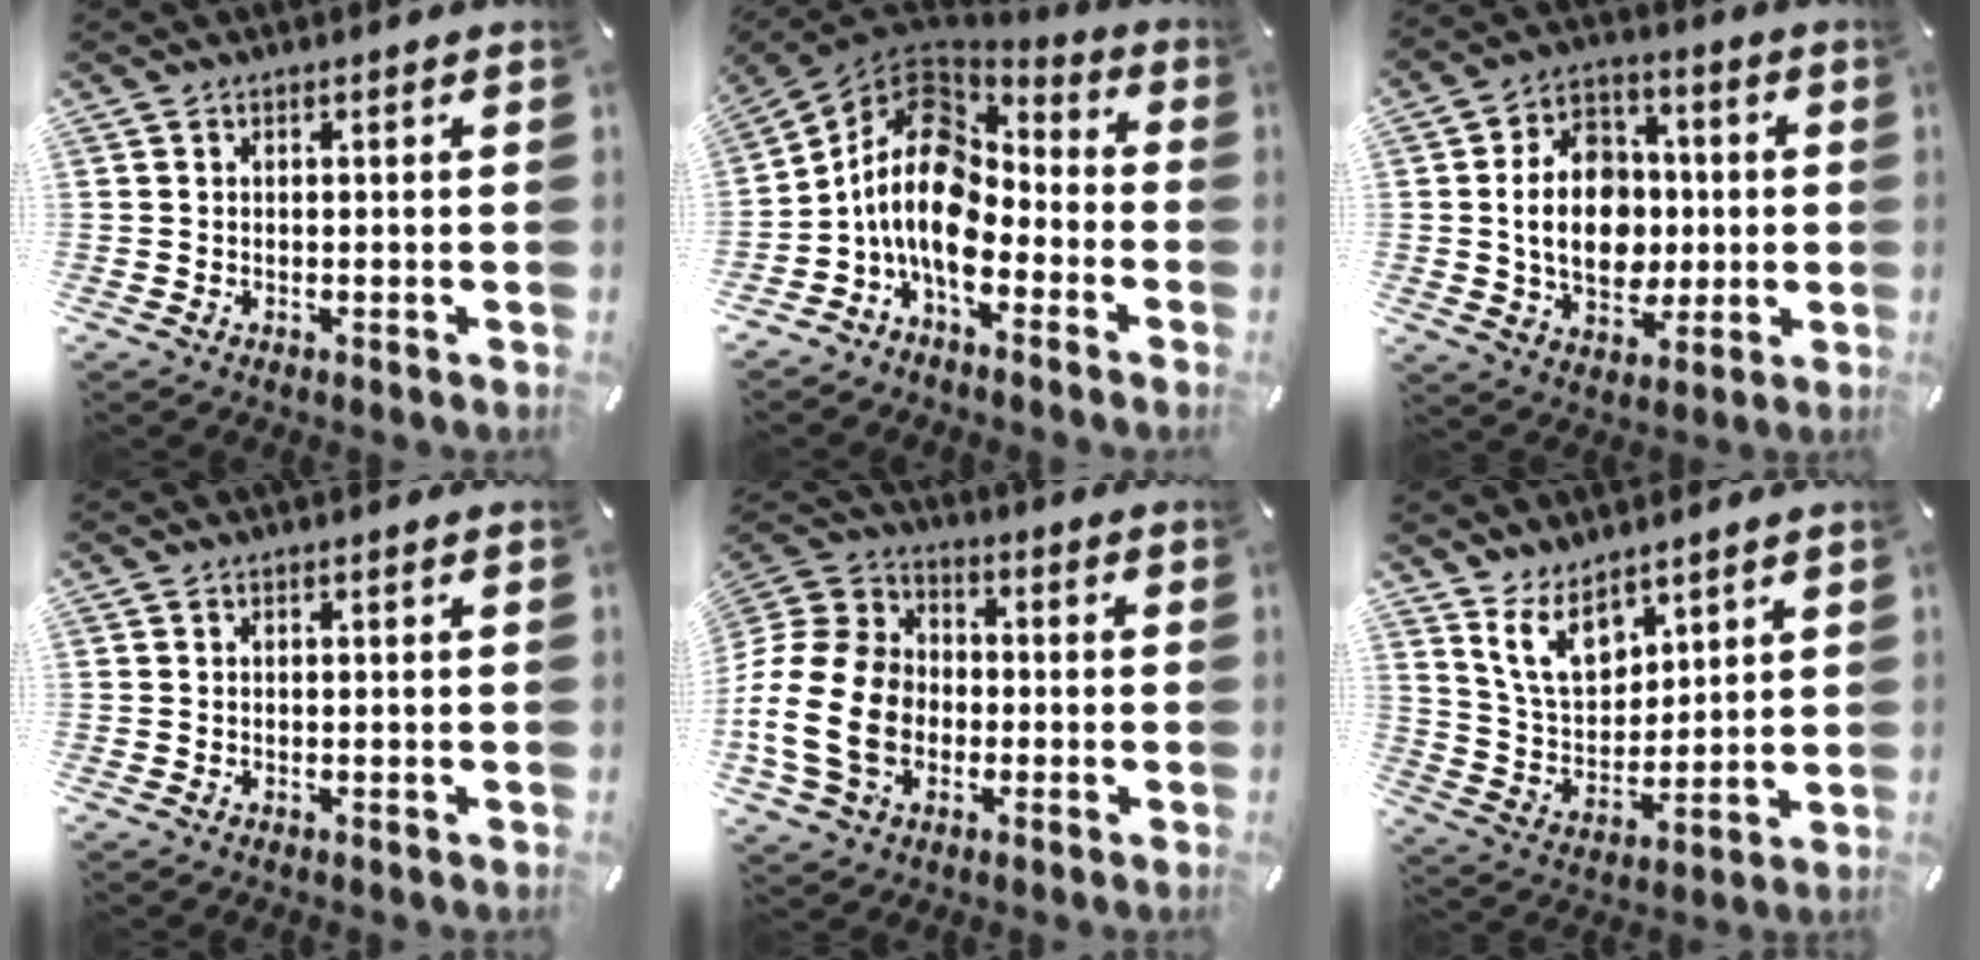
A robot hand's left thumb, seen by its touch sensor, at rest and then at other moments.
{"total": 14.8, "force": [-3.7, 10.0, 10.2], "torque": [-0.222, 0.011, -0.072]}
{"total": 14.5, "force": [-0.5, 11.5, 8.8], "torque": [-0.163, 0.012, -0.008]}
{"total": 0.0}
{"total": 18.6, "force": [-4.4, 14.7, 10.6], "torque": [-0.239, 0.034, -0.081]}
{"total": 10.9, "force": [7.2, 6.4, 5.0], "torque": [-0.108, -0.029, 0.138]}